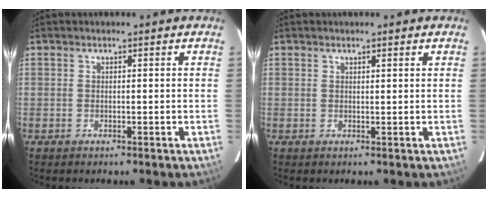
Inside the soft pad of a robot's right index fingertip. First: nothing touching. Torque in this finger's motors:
{"motor_torque": [-0.10, 0.00, -0.03, 0.00]}